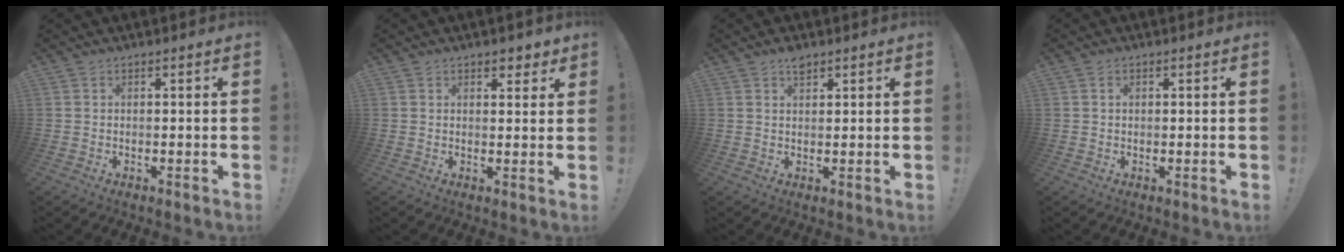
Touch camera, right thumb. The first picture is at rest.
{"total": 2.9, "force": [2.1, 1.8, 0.8], "torque": [0.005, -0.014, 0.034]}
{"total": 3.1, "force": [2.2, 1.5, 1.6], "torque": [-0.011, -0.013, 0.036]}
{"total": 0.7, "force": [0.3, 0.5, 0.3], "torque": [-0.010, 0.004, 0.007]}